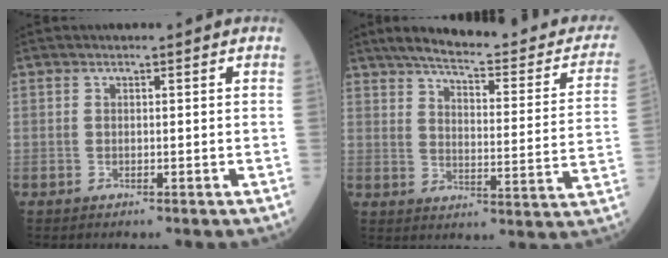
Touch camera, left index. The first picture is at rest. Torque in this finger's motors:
{"motor_torque": [0.47, -1.66, -0.06, 0.04]}